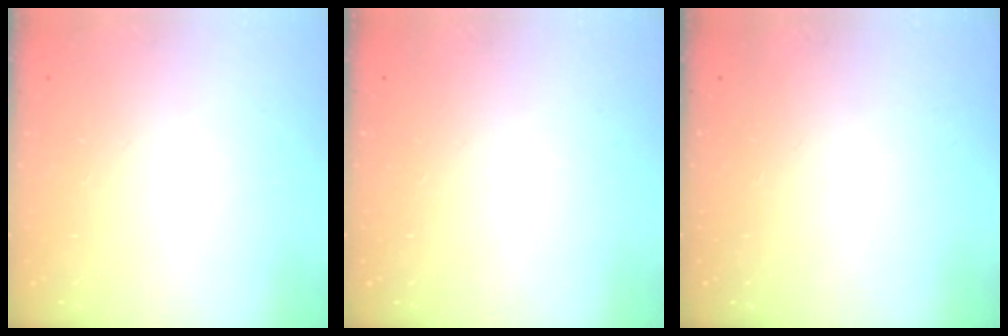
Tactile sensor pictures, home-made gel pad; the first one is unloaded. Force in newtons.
{"total": 0.0}
{"total": 0.0}